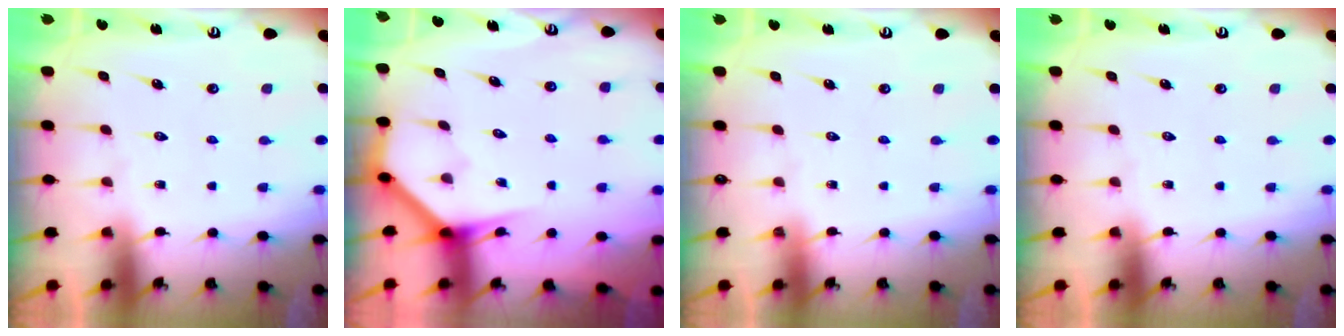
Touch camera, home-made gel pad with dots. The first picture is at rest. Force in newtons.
{"total": 3.9, "press": 3.9, "slide": 0.3}
{"total": 0.0}
{"total": 0.0}